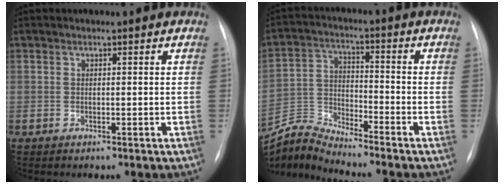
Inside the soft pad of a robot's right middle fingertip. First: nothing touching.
{"total": 8.1, "force": [-8.0, -1.5, -0.2], "torque": [-0.009, 0.009, -0.155]}